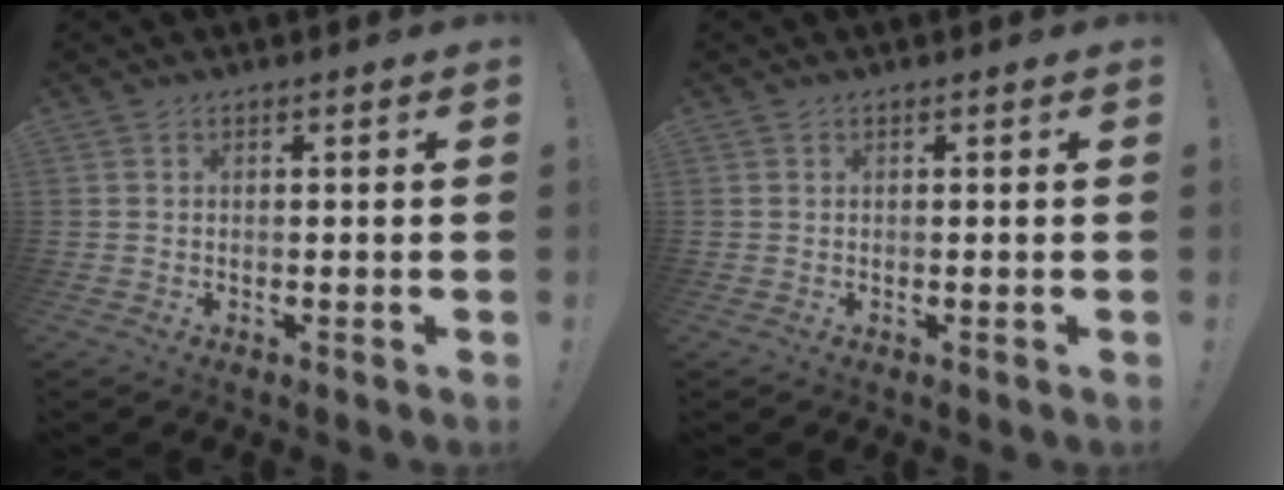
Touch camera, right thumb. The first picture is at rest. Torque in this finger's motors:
{"motor_torque": [-0.01, -0.01, 0.10, -0.10, 0.03]}